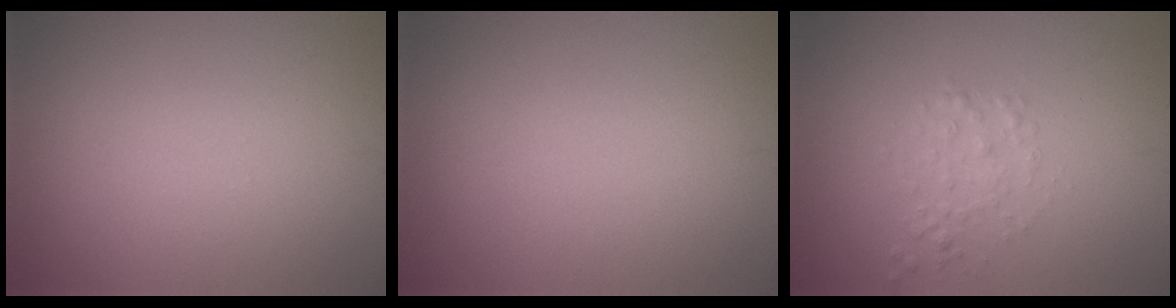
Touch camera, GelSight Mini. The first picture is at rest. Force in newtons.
{"total": 0.0}
{"total": 1.4, "press": 1.4, "slide": 0.1}